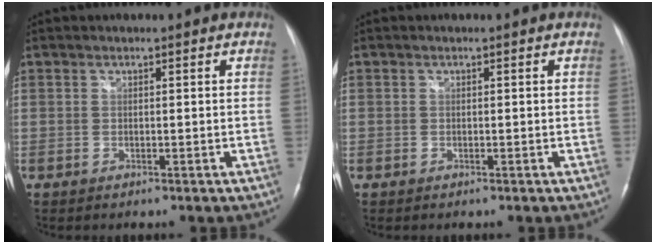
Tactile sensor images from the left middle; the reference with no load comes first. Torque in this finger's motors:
{"motor_torque": [-0.02, 0.11, -0.64, -0.13]}